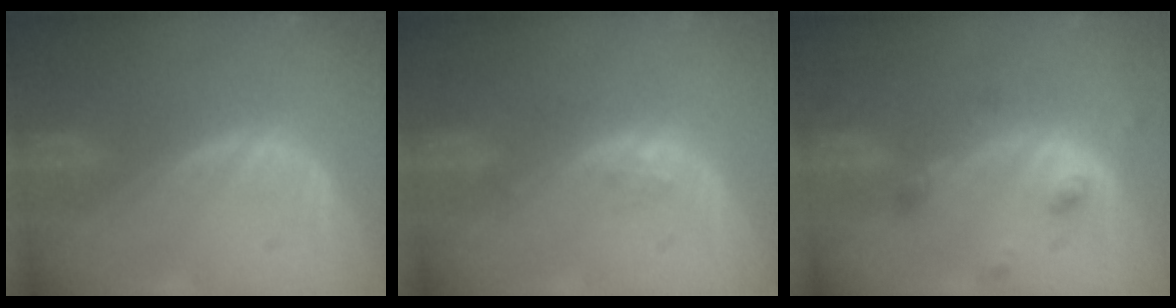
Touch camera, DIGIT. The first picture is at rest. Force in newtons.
{"total": 1.6, "press": 1.6, "slide": 0.1}
{"total": 4.0, "press": 4.0, "slide": 0.9}